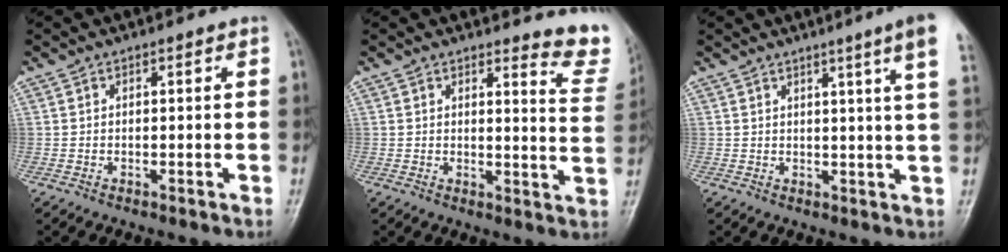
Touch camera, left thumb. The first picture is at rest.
{"total": 8.7, "force": [8.4, 1.5, 1.5], "torque": [0.013, -0.099, 0.071]}
{"total": 8.2, "force": [5.0, -1.0, 6.5], "torque": [-0.082, -0.019, 0.050]}